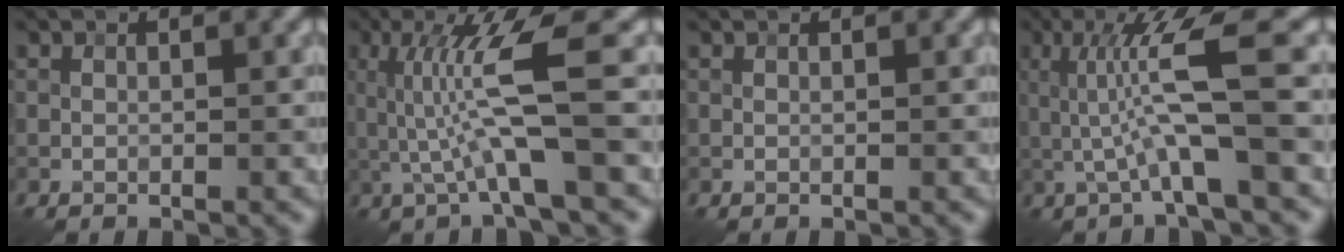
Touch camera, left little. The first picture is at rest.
{"total": 6.0, "force": [0.1, 0.5, 6.0], "torque": [-0.125, 0.009, 0.006]}
{"total": 0.0}
{"total": 6.3, "force": [-0.3, 0.5, 6.2], "torque": [-0.126, 0.016, -0.003]}